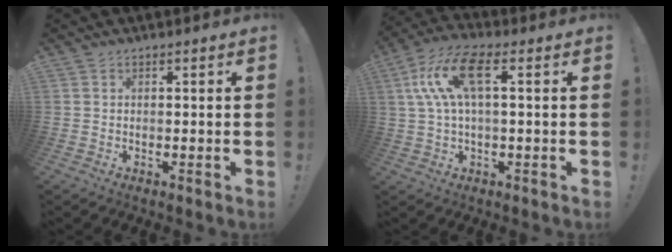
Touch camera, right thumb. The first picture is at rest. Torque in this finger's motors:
{"motor_torque": [0.34, 0.63, 1.44, 0.21, 0.53]}